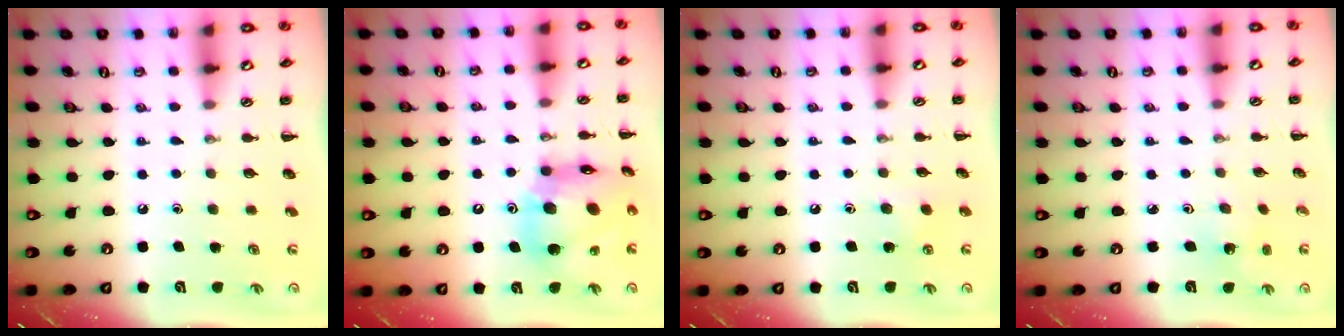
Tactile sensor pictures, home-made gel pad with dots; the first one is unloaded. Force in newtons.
{"total": 16.0, "press": 15.5, "slide": 3.7}
{"total": 4.7, "press": 4.4, "slide": 1.5}
{"total": 1.6, "press": 1.5, "slide": 0.6}